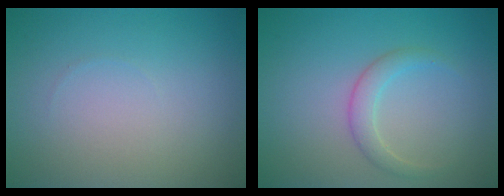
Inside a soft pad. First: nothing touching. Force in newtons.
{"total": 1.8, "press": 1.8, "slide": 0.2}